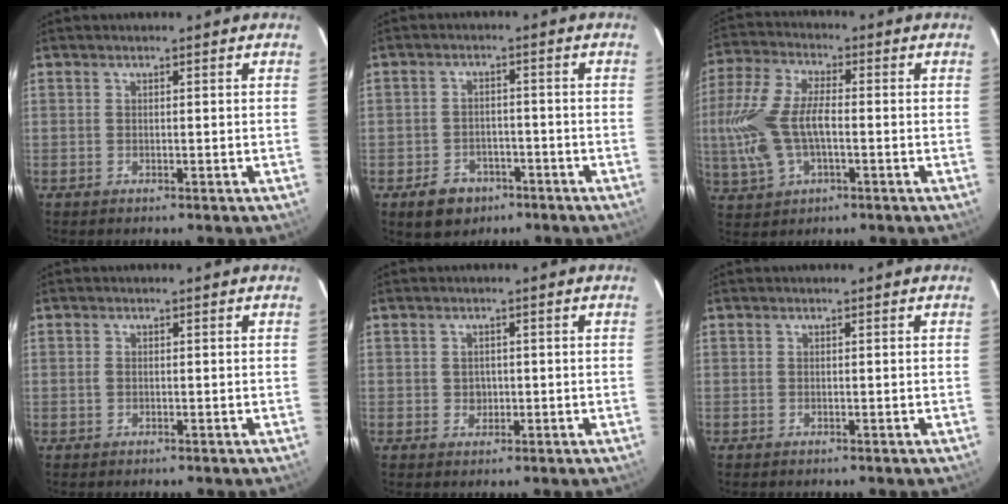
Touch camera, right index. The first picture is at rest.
{"total": 6.8, "force": [-4.0, 5.0, 2.2], "torque": [-0.062, 0.013, -0.045]}
{"total": 13.6, "force": [-1.6, 6.9, 11.6], "torque": [-0.261, 0.007, -0.028]}
{"total": 0.8, "force": [0.0, 0.6, 0.5], "torque": [-0.009, 0.001, -0.002]}
{"total": 2.0, "force": [-0.1, 1.9, 0.6], "torque": [-0.006, 0.005, 0.002]}
{"total": 0.0}